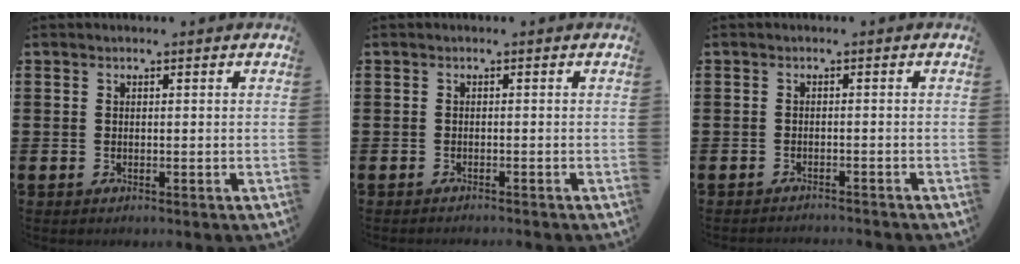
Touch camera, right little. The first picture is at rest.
{"total": 0.6, "force": [-0.6, -0.1, 0.0], "torque": [0.001, -0.002, -0.012]}
{"total": 1.1, "force": [-1.1, -0.2, -0.1], "torque": [0.001, 0.001, -0.023]}